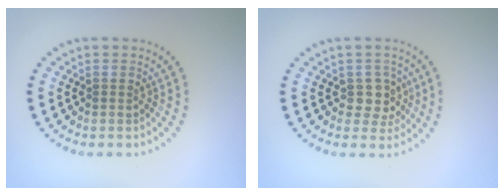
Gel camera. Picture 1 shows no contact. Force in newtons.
{"total": 2.4, "press": 2.0, "slide": 1.2}